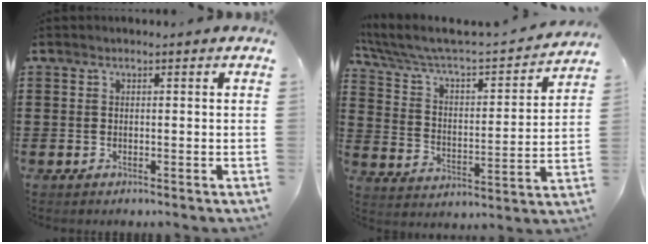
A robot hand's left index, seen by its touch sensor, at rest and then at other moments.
{"total": 4.7, "force": [4.2, 1.0, 1.9], "torque": [-0.062, -0.044, 0.062]}